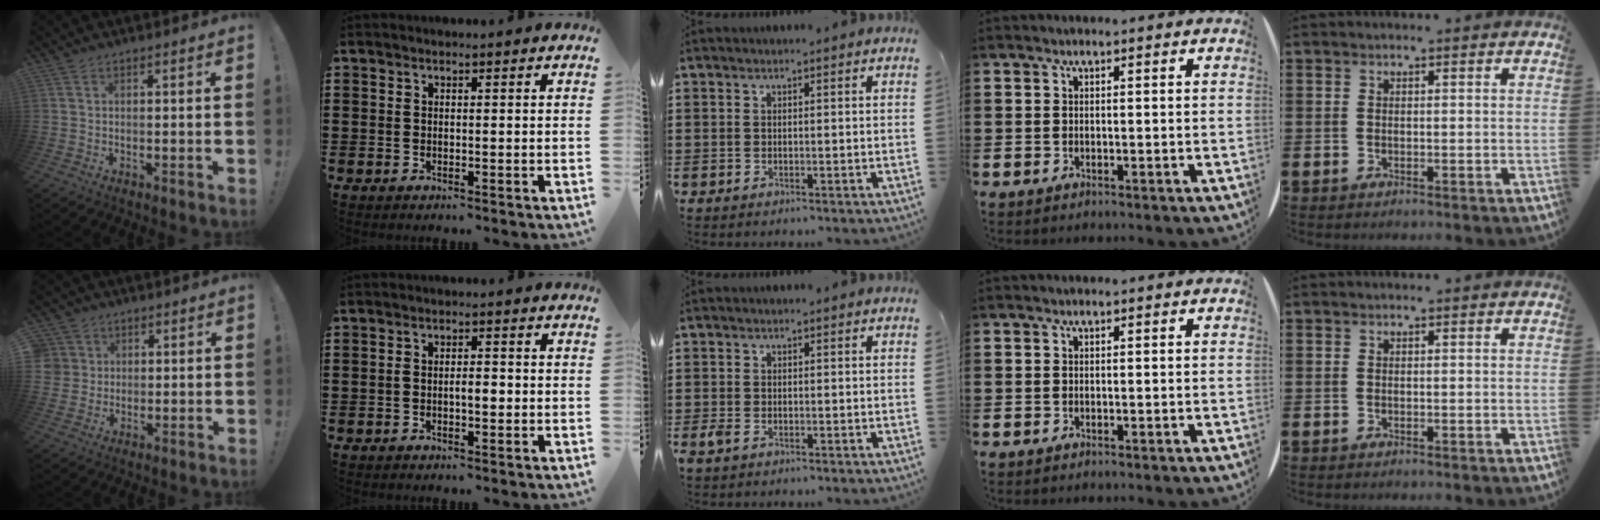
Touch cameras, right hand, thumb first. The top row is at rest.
{"thumb": {"total": 5.2, "force": [1.5, 4.9, 0.8], "torque": [-0.021, 0.002, 0.033]}, "index": {"total": 2.5, "force": [-0.6, 0.9, 2.2], "torque": [-0.043, 0.004, -0.012]}, "middle": {"total": 1.3, "force": [-0.7, 0.7, 0.8], "torque": [-0.032, -0.006, -0.018]}}